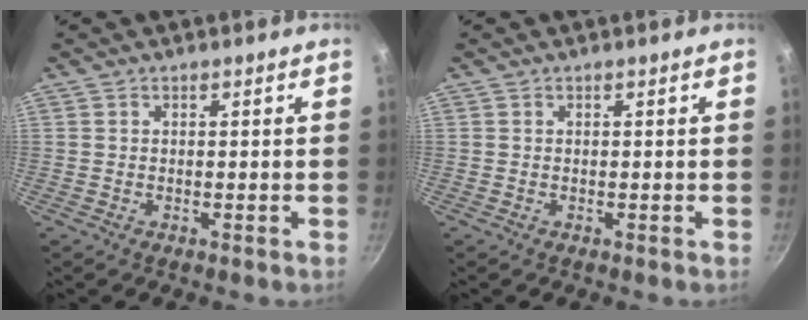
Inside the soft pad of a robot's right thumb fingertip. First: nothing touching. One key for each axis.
{"total": 0.0}